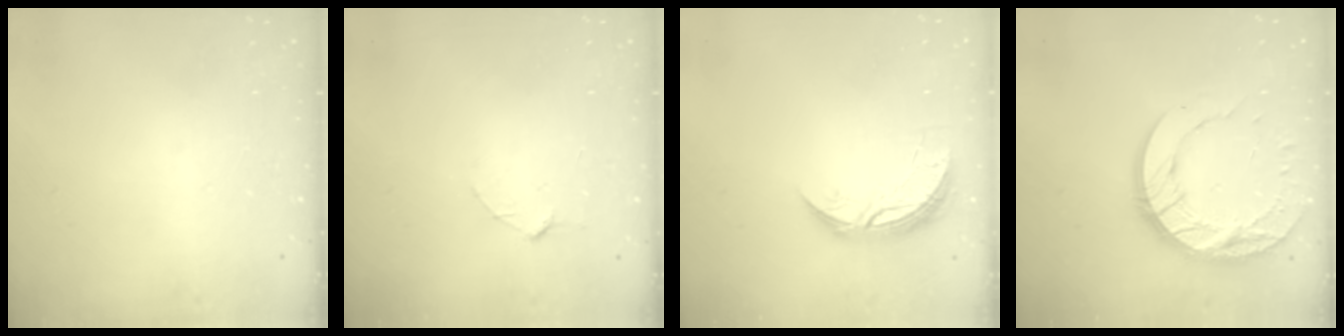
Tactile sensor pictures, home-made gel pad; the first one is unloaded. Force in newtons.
{"total": 2.9, "press": 2.9, "slide": 0.3}
{"total": 8.4, "press": 8.4, "slide": 0.6}
{"total": 14.8, "press": 14.7, "slide": 1.1}